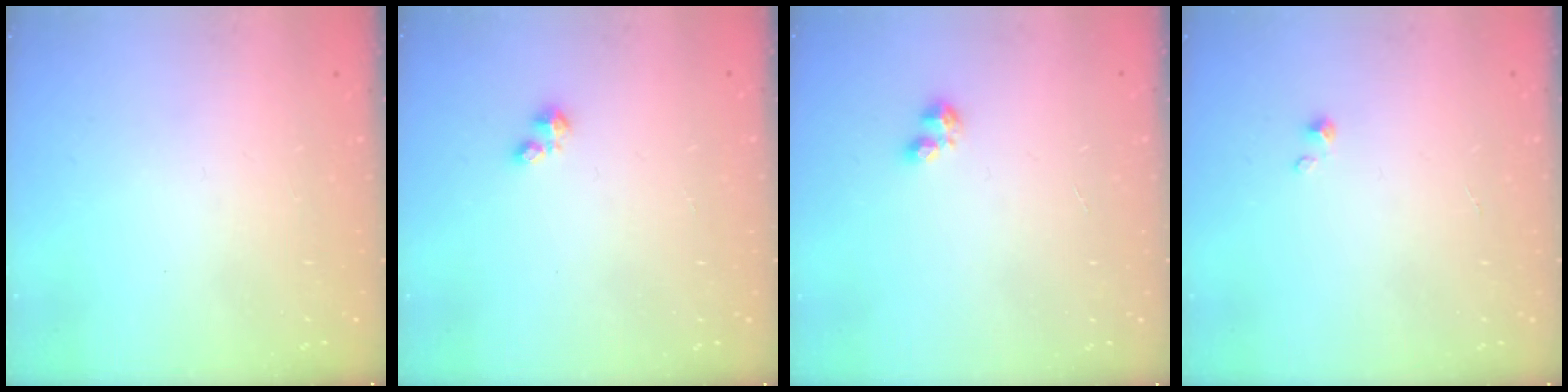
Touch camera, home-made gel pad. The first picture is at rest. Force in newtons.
{"total": 1.1, "press": 1.1, "slide": 0.3}
{"total": 2.8, "press": 2.8, "slide": 0.5}
{"total": 0.7, "press": 0.7, "slide": 0.1}